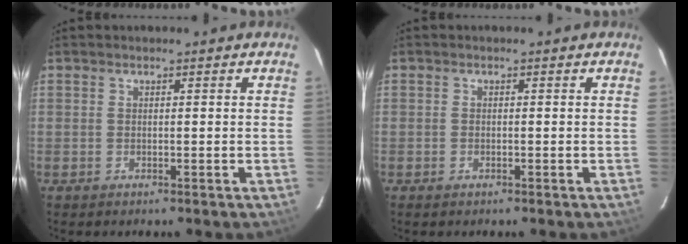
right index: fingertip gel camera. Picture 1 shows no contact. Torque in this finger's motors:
{"motor_torque": [0.11, -0.11, -0.23, -0.07]}